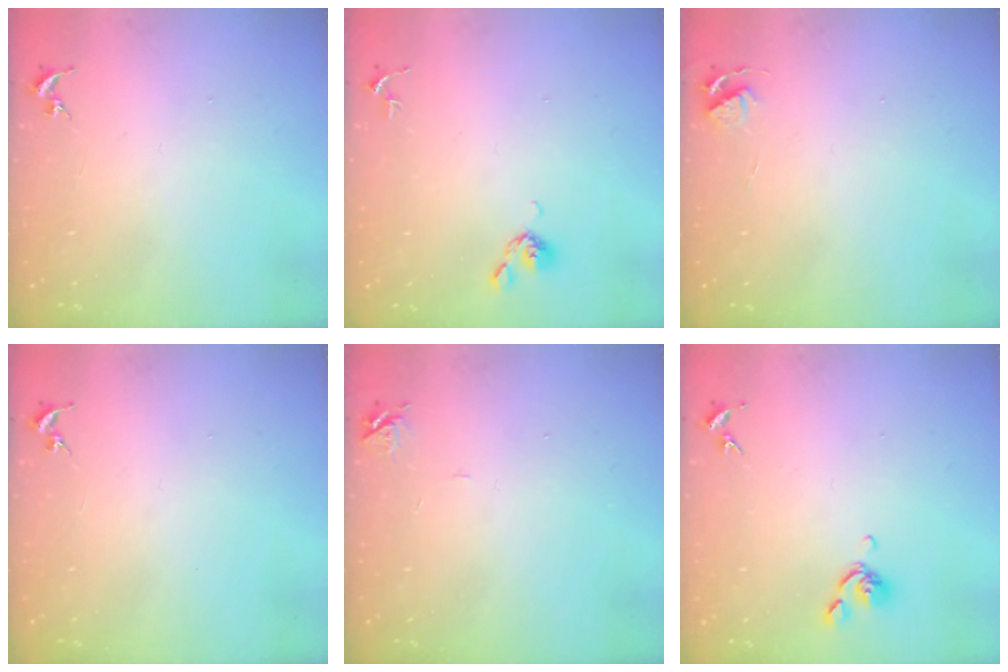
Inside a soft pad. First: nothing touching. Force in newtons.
{"total": 5.2, "press": 5.1, "slide": 0.9}
{"total": 3.9, "press": 3.8, "slide": 0.5}
{"total": 0.0}
{"total": 5.8, "press": 5.8, "slide": 0.7}
{"total": 6.8, "press": 6.7, "slide": 0.9}